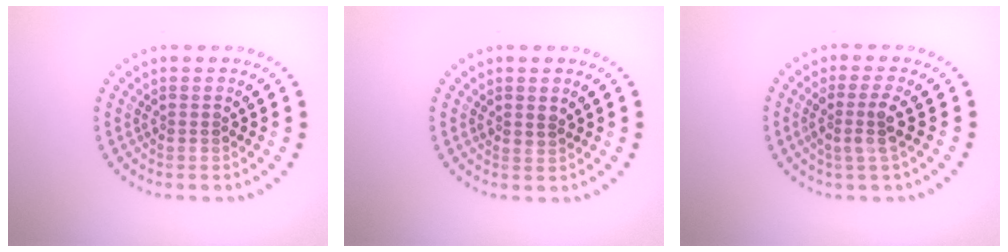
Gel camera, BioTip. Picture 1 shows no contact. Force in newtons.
{"total": 0.6, "press": 0.4, "slide": 0.5}
{"total": 2.5, "press": 1.9, "slide": 1.6}